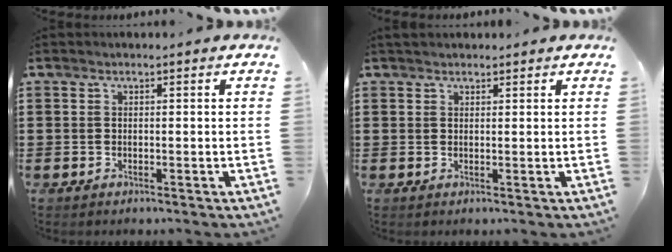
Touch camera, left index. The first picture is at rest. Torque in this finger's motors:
{"motor_torque": [0.26, 0.31, 0.04, -0.01]}